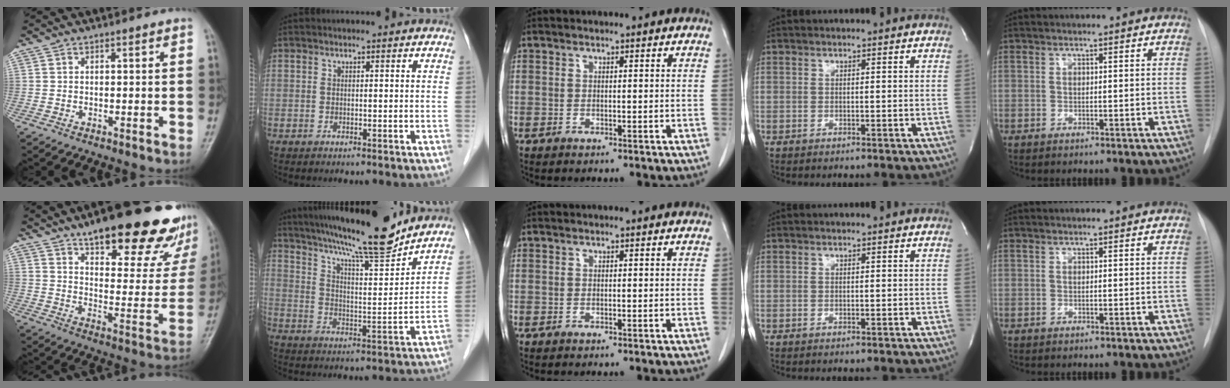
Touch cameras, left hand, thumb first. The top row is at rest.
{"thumb": {"total": 27.2, "force": [18.6, 9.0, 17.7], "torque": [-0.198, -0.074, 0.249]}, "index": {"total": 17.4, "force": [15.1, 0.5, 8.6], "torque": [-0.143, 0.003, 0.234]}}